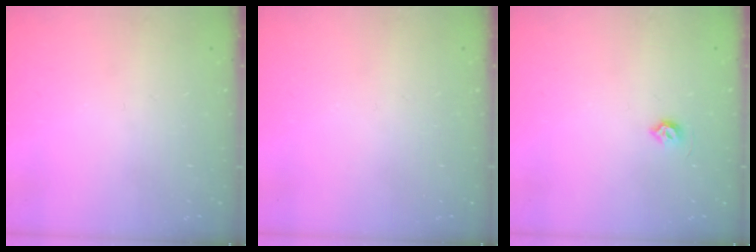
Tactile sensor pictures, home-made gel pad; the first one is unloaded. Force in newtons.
{"total": 0.0}
{"total": 4.5, "press": 4.5, "slide": 0.7}